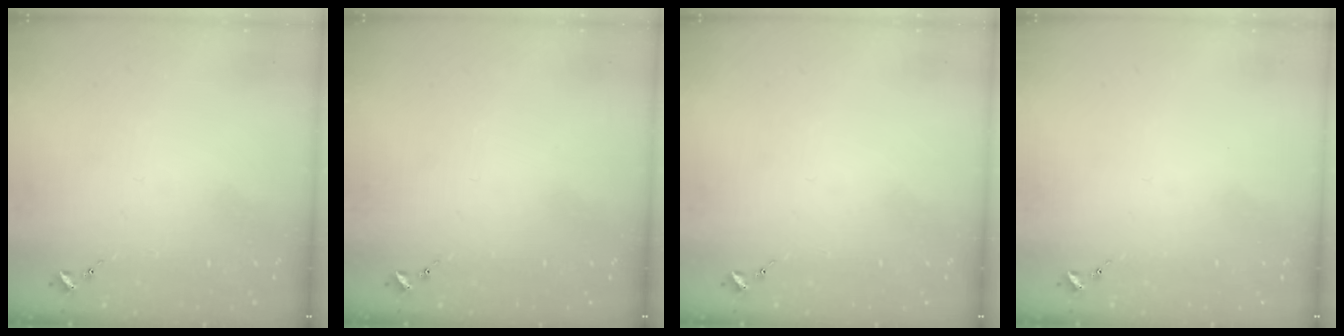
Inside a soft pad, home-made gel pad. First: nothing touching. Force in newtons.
{"total": 0.0}
{"total": 0.0}
{"total": 0.0}